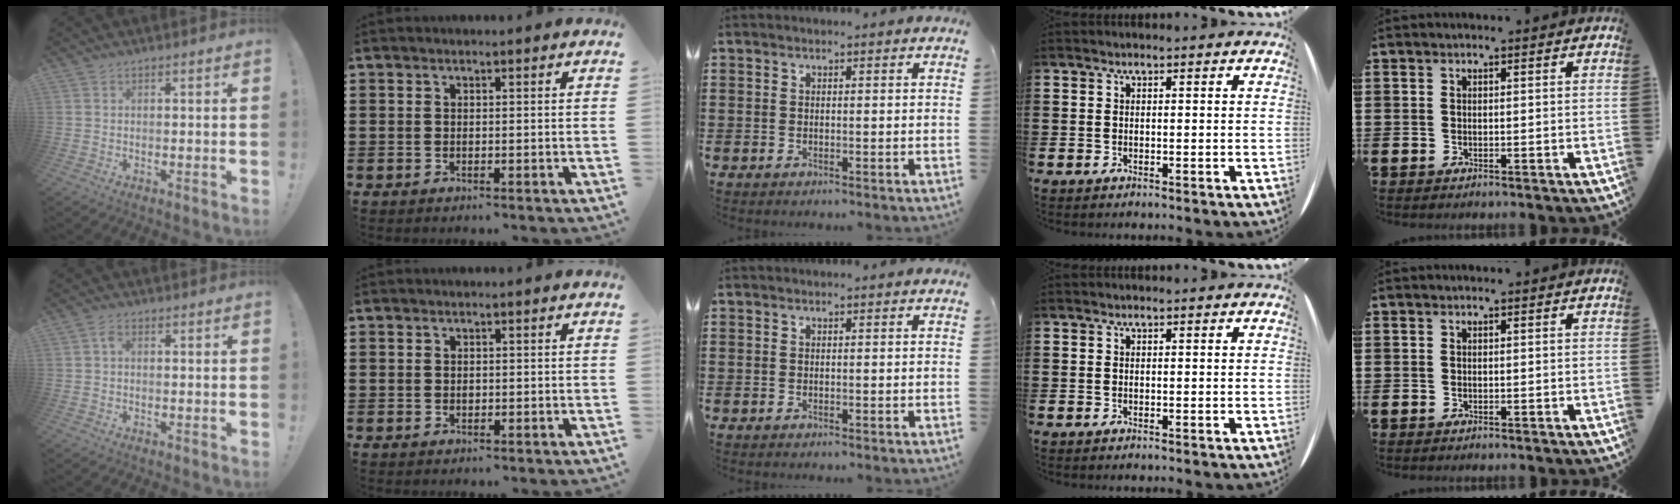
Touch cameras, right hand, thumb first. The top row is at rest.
{"thumb": {"total": 1.5, "force": [0.2, 1.0, 1.1], "torque": [-0.020, 0.003, 0.001]}, "index": {"total": 0.6, "force": [0.1, 0.5, 0.3], "torque": [-0.008, 0.000, 0.004]}}